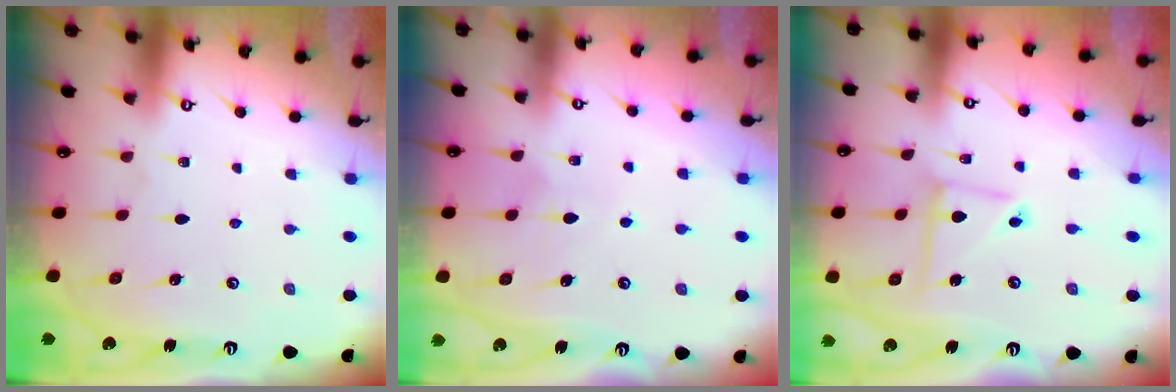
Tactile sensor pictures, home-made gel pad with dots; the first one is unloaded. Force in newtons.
{"total": 6.0, "press": 6.0, "slide": 0.4}
{"total": 6.6, "press": 6.6, "slide": 0.5}